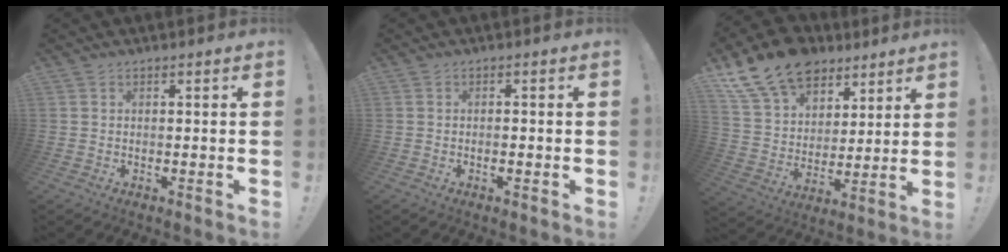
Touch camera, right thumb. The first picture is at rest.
{"total": 1.4, "force": [-0.8, 0.3, 1.1], "torque": [-0.026, 0.005, -0.012]}
{"total": 18.1, "force": [11.9, 11.4, 7.4], "torque": [-0.118, -0.075, 0.228]}